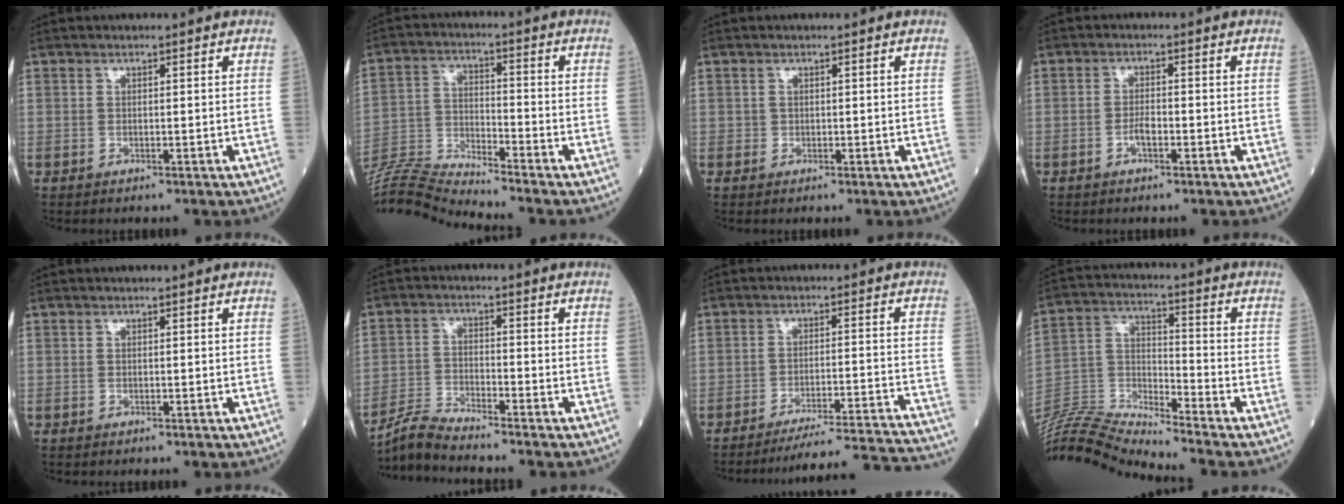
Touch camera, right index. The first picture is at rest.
{"total": 11.4, "force": [-11.1, -2.4, 1.4], "torque": [-0.033, 0.010, -0.214]}
{"total": 0.0}
{"total": 2.1, "force": [-1.0, 0.6, 1.8], "torque": [-0.029, 0.003, -0.019]}
{"total": 0.0}
{"total": 5.4, "force": [-5.2, -1.2, 0.5], "torque": [-0.022, -0.017, -0.105]}
{"total": 20.1, "force": [-19.4, -2.5, 4.6], "torque": [-0.027, -0.022, -0.258]}
{"total": 14.5, "force": [-14.1, -1.3, 3.3], "torque": [-0.071, 0.021, -0.274]}